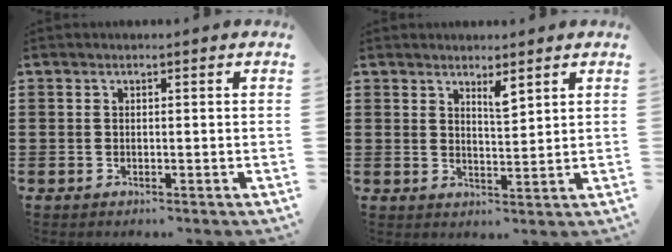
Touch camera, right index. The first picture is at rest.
{"total": 2.6, "force": [2.2, 0.5, 1.4], "torque": [-0.014, -0.004, 0.035]}